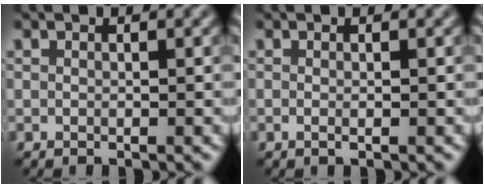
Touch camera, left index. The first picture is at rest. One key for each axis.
{"total": 0.7, "fx": 0.1, "fy": 0.0, "fz": 0.7, "tx": -0.011, "ty": -0.004, "tz": -0.001}